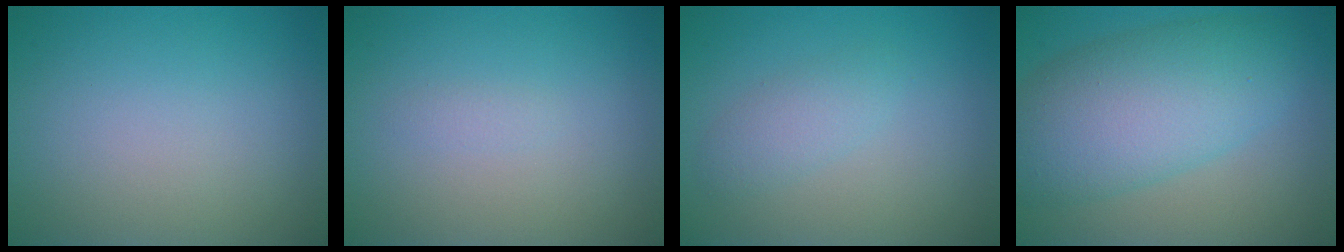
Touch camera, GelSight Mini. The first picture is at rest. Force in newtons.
{"total": 0.6, "press": 0.6, "slide": 0.1}
{"total": 1.8, "press": 1.8, "slide": 0.0}
{"total": 8.7, "press": 8.6, "slide": 0.2}